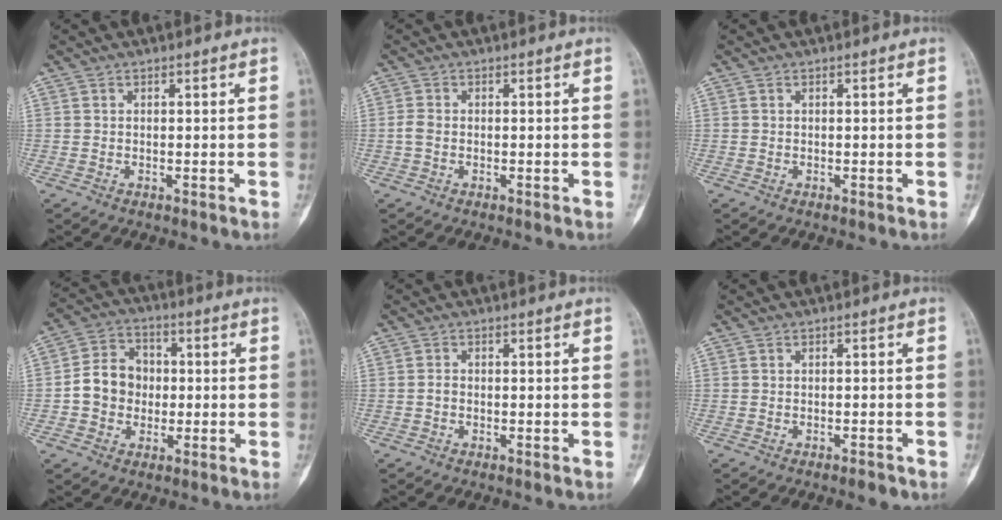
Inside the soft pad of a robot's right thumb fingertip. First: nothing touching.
{"total": 1.7, "force": [-0.3, 1.2, 1.2], "torque": [-0.025, 0.001, -0.011]}
{"total": 0.0}
{"total": 9.3, "force": [-0.8, 8.1, 4.5], "torque": [-0.050, 0.028, -0.025]}
{"total": 0.9, "force": [-0.3, 0.7, 0.5], "torque": [-0.003, 0.004, -0.010]}
{"total": 1.6, "force": [-1.1, 0.4, 1.0], "torque": [-0.020, 0.005, -0.016]}